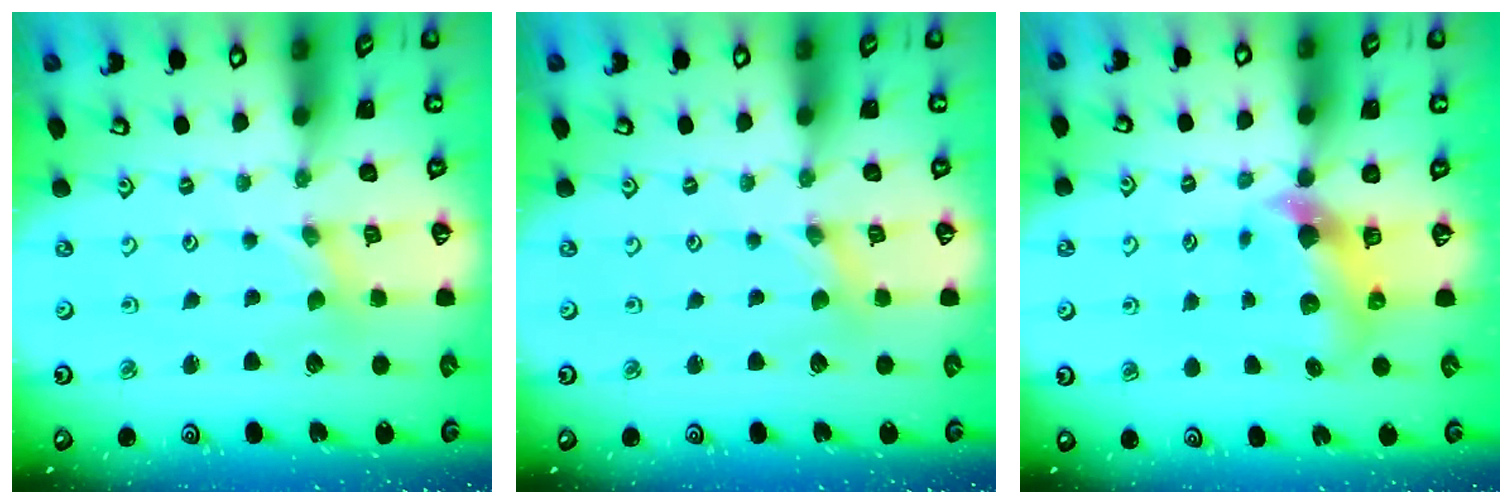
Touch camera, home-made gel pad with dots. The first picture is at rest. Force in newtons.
{"total": 0.0}
{"total": 5.9, "press": 5.9, "slide": 0.5}